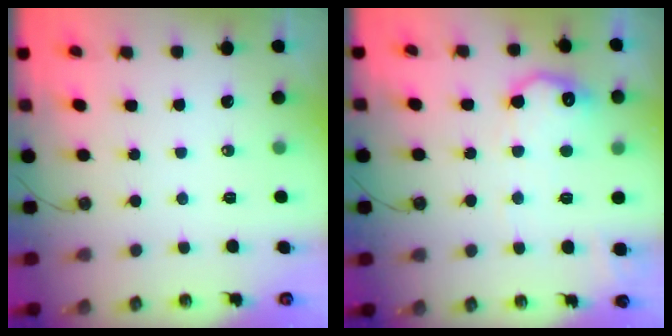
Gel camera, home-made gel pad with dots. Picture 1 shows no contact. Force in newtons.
{"total": 12.0, "press": 12.0, "slide": 0.5}